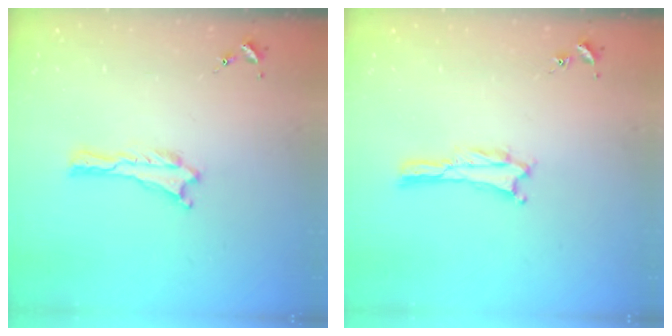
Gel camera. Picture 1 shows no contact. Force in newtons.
{"total": 0.0}